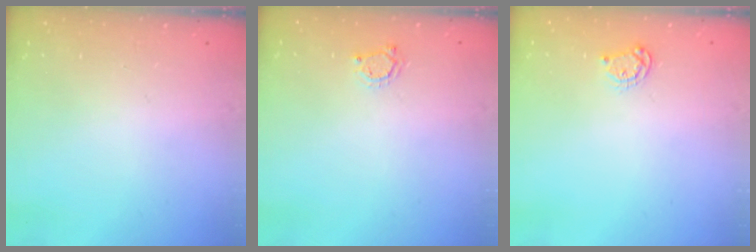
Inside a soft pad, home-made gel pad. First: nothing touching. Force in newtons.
{"total": 3.7, "press": 3.6, "slide": 0.5}
{"total": 5.2, "press": 5.2, "slide": 0.6}